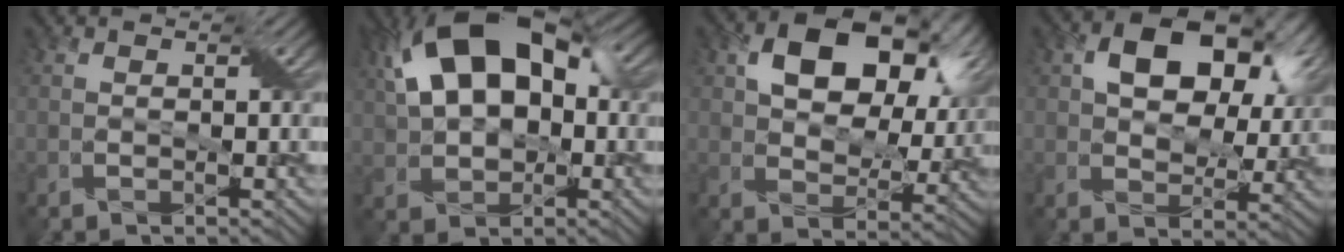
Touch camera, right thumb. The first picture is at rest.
{"total": 15.2, "force": [3.7, 9.1, 11.6], "torque": [-0.215, 0.028, 0.053]}
{"total": 13.3, "force": [5.8, 8.0, 8.8], "torque": [-0.143, 0.005, 0.098]}
{"total": 11.5, "force": [4.7, 7.2, 7.7], "torque": [-0.126, 0.008, 0.078]}